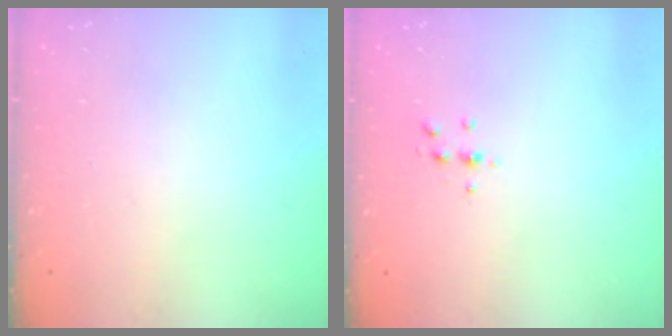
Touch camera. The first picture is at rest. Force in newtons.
{"total": 4.2, "press": 4.1, "slide": 0.5}